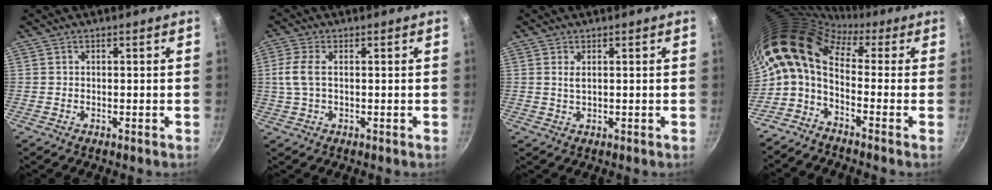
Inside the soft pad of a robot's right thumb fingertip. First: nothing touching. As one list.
[{"total": 4.9, "force": [0.5, 2.6, 4.2], "torque": [-0.098, 0.007, 0.007]}, {"total": 1.6, "force": [0.5, 0.7, 1.3], "torque": [-0.025, -0.002, 0.010]}, {"total": 13.7, "force": [1.2, 8.3, 10.9], "torque": [-0.221, 0.026, -0.003]}]